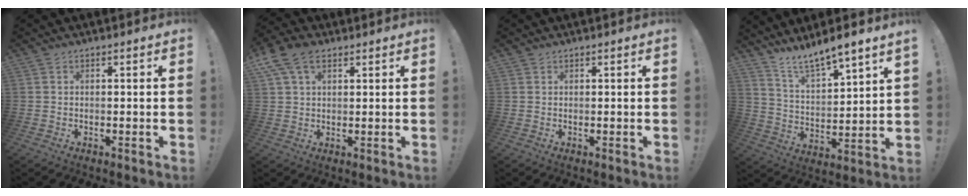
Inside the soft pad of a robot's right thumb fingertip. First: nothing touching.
{"total": 8.8, "force": [4.3, 5.4, 5.4], "torque": [-0.094, 0.000, 0.086]}
{"total": 0.7, "force": [0.5, 0.4, 0.0], "torque": [0.007, -0.003, 0.009]}
{"total": 8.1, "force": [7.9, 0.1, 1.9], "torque": [-0.042, -0.081, 0.136]}